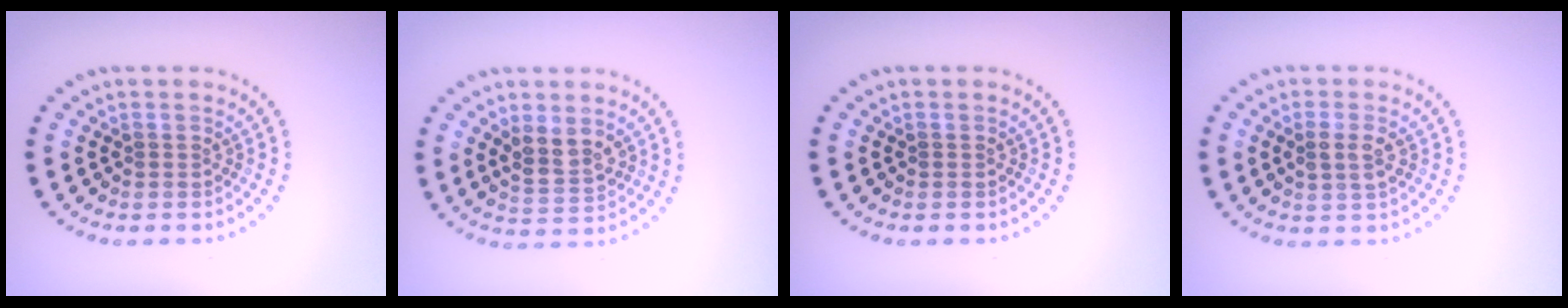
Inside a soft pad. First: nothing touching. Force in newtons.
{"total": 2.8, "press": 2.7, "slide": 0.9}
{"total": 0.0}
{"total": 1.8, "press": 1.8, "slide": 0.2}